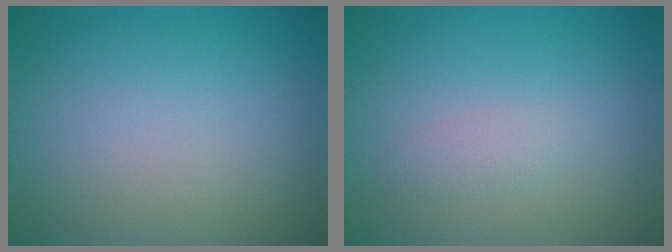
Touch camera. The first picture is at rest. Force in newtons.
{"total": 1.0, "press": 1.0, "slide": 0.0}